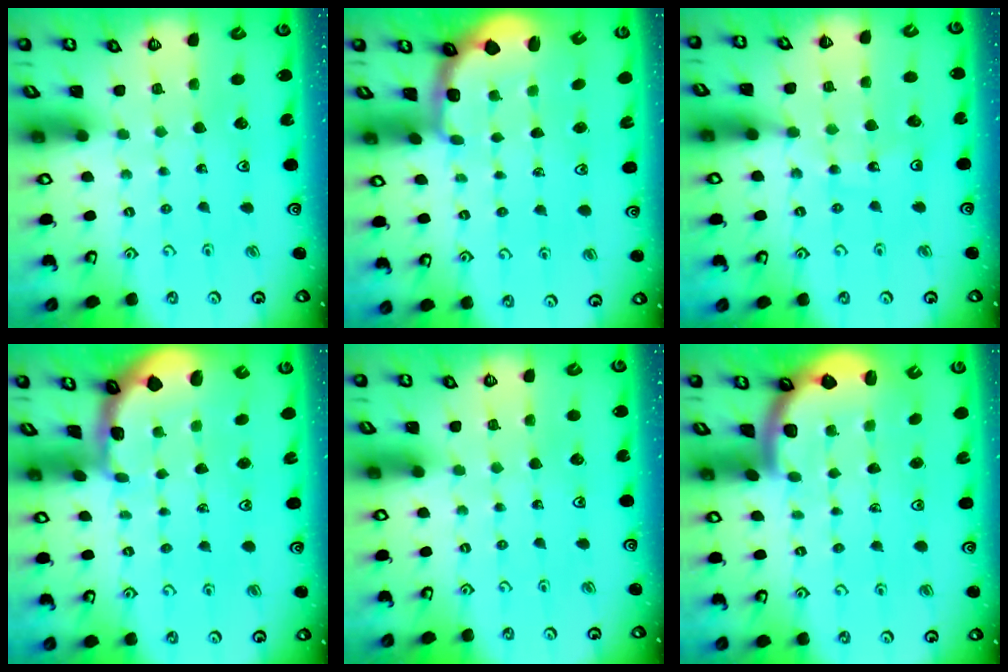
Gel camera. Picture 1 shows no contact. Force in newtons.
{"total": 2.5, "press": 1.1, "slide": 2.2}
{"total": 11.4, "press": 10.9, "slide": 3.5}
{"total": 0.8, "press": 0.8, "slide": 0.2}
{"total": 0.0}
{"total": 2.3, "press": 2.3, "slide": 0.4}